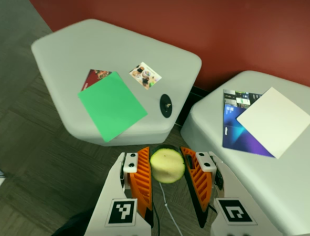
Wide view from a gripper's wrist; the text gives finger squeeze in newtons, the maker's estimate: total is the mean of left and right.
{"total": 11.4, "left": 11.4, "right": 11.5}